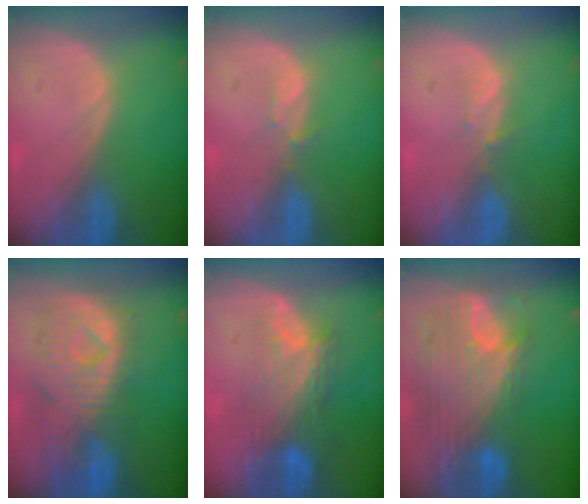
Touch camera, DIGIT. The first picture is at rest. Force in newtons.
{"total": 1.5, "press": 1.4, "slide": 0.2}
{"total": 1.7, "press": 1.5, "slide": 0.8}
{"total": 10.6, "press": 9.5, "slide": 4.8}
{"total": 8.3, "press": 7.7, "slide": 3.3}
{"total": 12.1, "press": 10.2, "slide": 6.4}